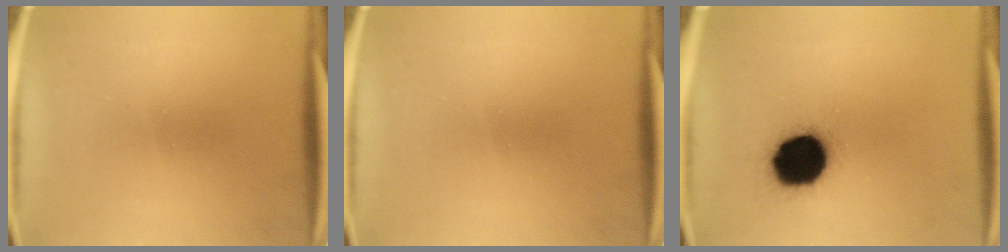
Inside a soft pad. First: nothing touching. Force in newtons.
{"total": 0.0}
{"total": 18.1}